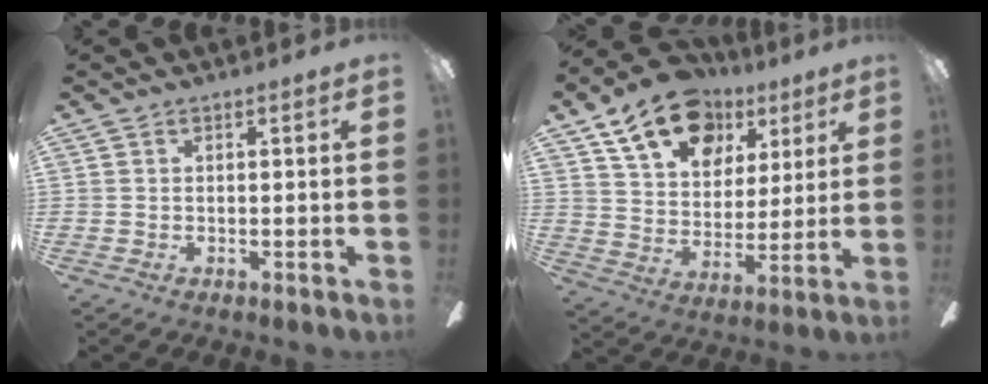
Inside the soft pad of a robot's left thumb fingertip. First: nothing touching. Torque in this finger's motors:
{"motor_torque": [0.35, 0.35, 1.36, -1.41, 0.20]}